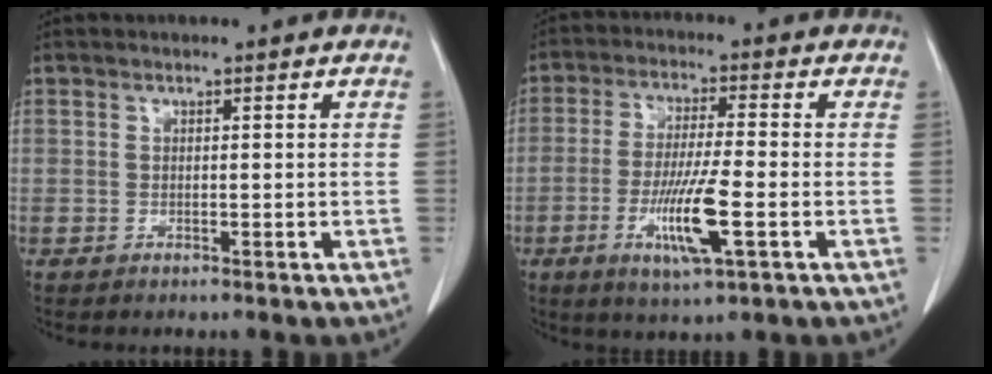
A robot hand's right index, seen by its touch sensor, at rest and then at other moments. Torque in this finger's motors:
{"motor_torque": [1.64, -0.50, 0.76, 0.13]}